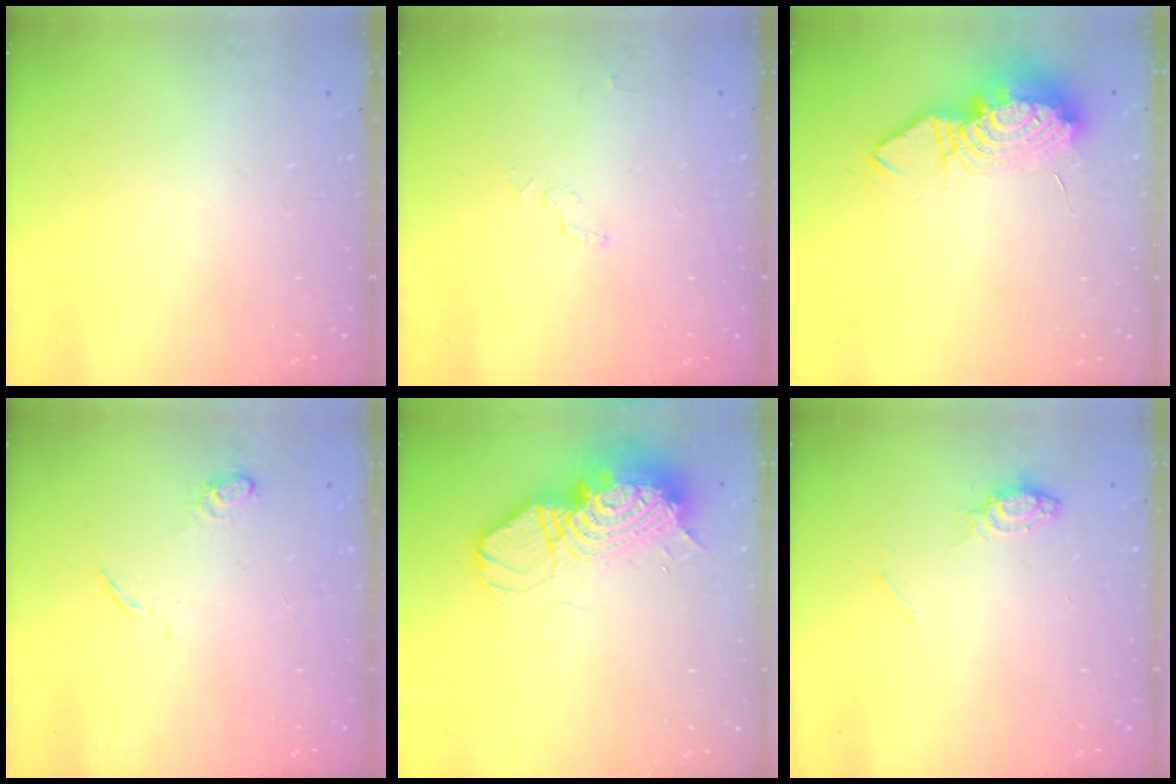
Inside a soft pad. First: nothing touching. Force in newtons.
{"total": 2.9, "press": 2.9, "slide": 0.2}
{"total": 12.6, "press": 12.5, "slide": 1.3}
{"total": 5.1, "press": 5.1, "slide": 0.5}
{"total": 17.0, "press": 17.0, "slide": 1.5}
{"total": 7.6, "press": 7.6, "slide": 0.8}